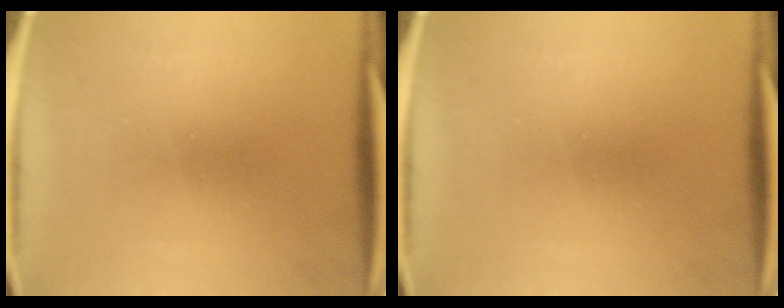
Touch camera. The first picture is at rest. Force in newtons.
{"total": 0.0}